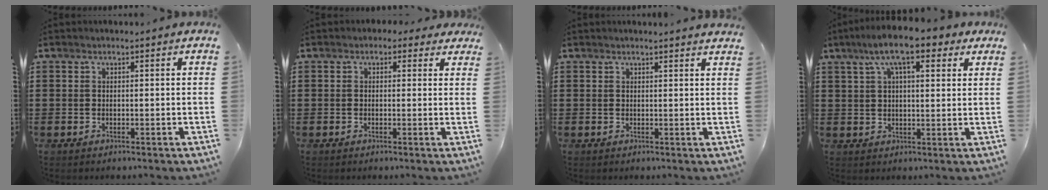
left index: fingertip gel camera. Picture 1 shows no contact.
{"total": 1.3, "force": [0.3, 1.1, 0.6], "torque": [-0.015, 0.007, 0.003]}
{"total": 1.2, "force": [1.1, -0.1, 0.5], "torque": [-0.010, -0.002, 0.021]}
{"total": 9.9, "force": [6.0, 2.8, 7.4], "torque": [-0.149, 0.005, 0.105]}